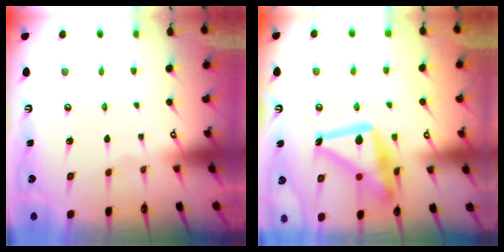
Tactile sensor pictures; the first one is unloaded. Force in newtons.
{"total": 21.5, "press": 21.4, "slide": 1.5}